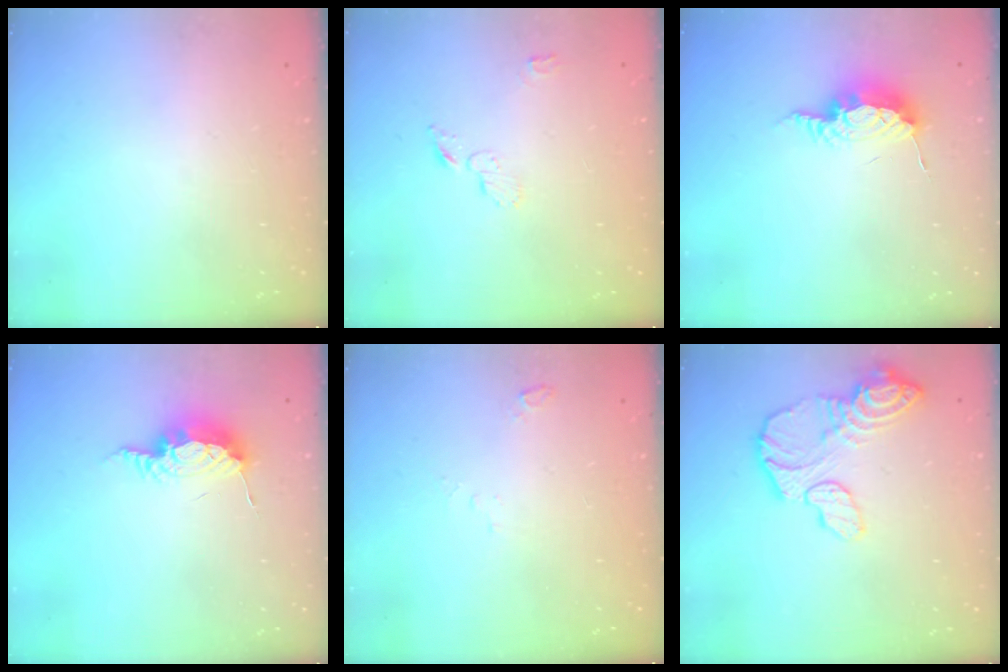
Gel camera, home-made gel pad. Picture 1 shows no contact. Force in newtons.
{"total": 4.9, "press": 4.8, "slide": 0.6}
{"total": 8.7, "press": 8.6, "slide": 0.9}
{"total": 8.7, "press": 8.6, "slide": 0.9}
{"total": 3.0, "press": 2.1, "slide": 2.1}
{"total": 14.7, "press": 14.6, "slide": 1.4}